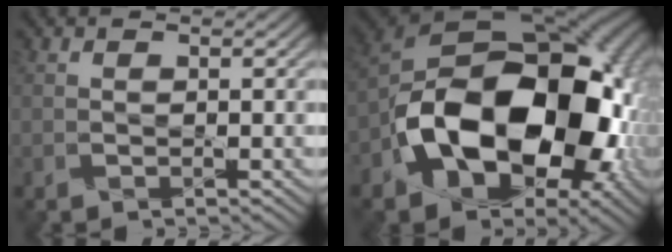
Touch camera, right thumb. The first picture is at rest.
{"total": 19.4, "force": [-5.1, 12.5, 13.9], "torque": [-0.248, -0.045, -0.083]}